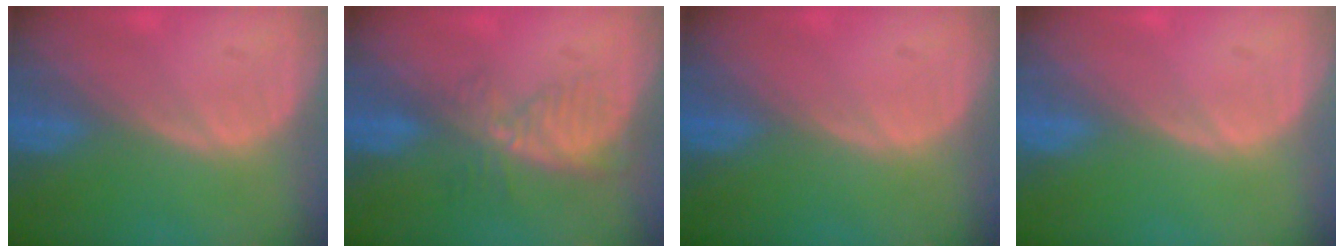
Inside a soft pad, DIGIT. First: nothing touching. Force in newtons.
{"total": 5.4, "press": 4.6, "slide": 2.8}
{"total": 0.0}
{"total": 0.0}